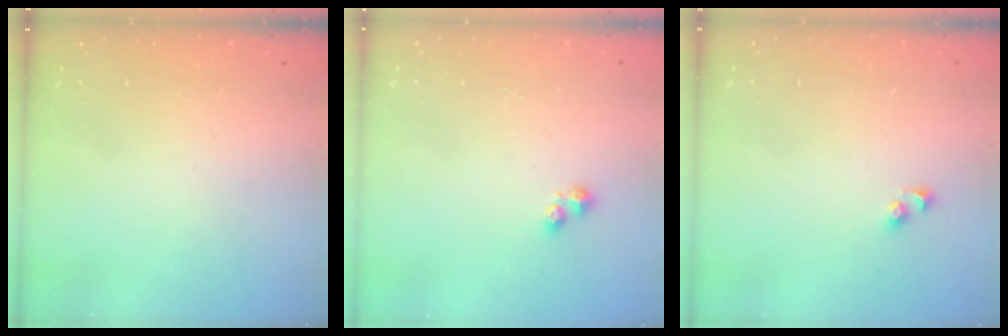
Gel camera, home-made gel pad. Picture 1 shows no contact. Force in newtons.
{"total": 2.5, "press": 2.5, "slide": 0.4}
{"total": 2.5, "press": 2.5, "slide": 0.3}